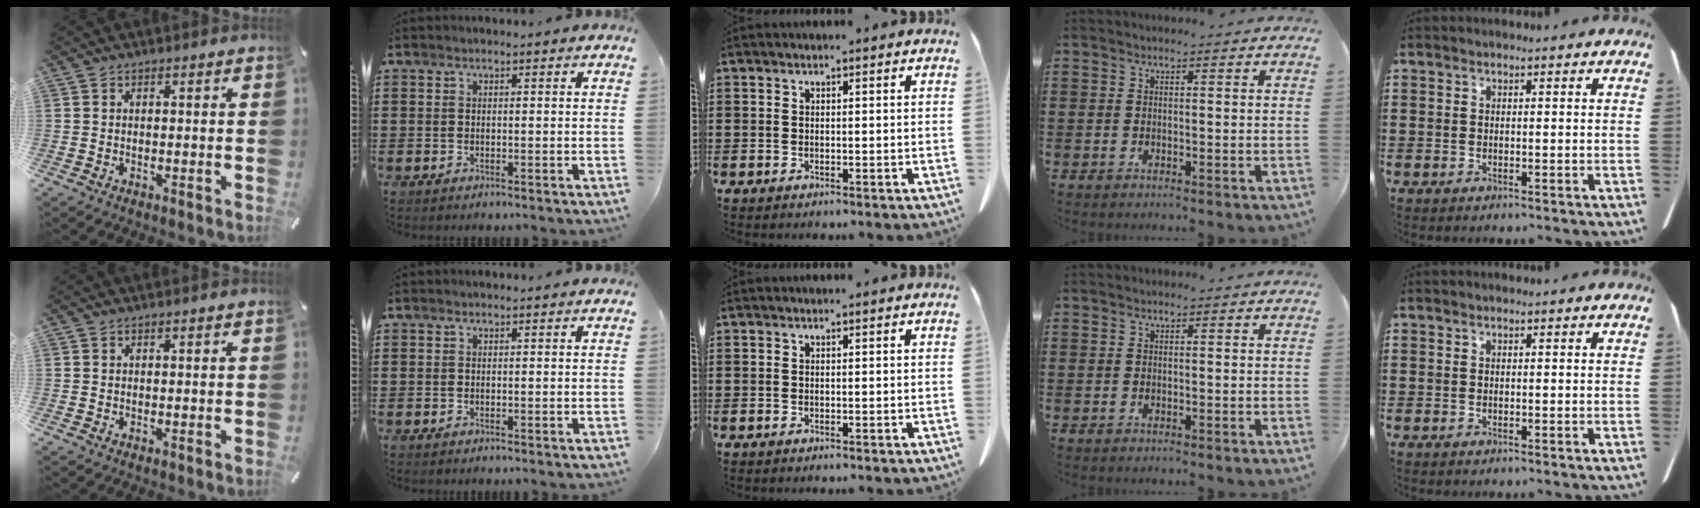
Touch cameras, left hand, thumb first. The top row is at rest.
{}